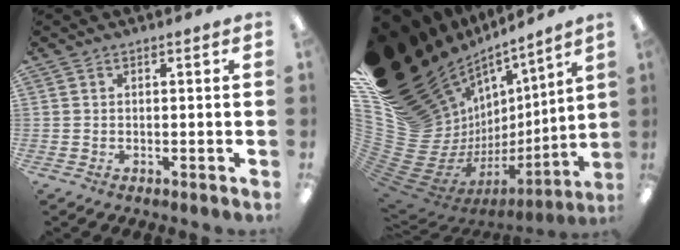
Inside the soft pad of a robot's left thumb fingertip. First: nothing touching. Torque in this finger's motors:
{"motor_torque": [3.39, 1.63, 2.46, -0.30, 0.38]}